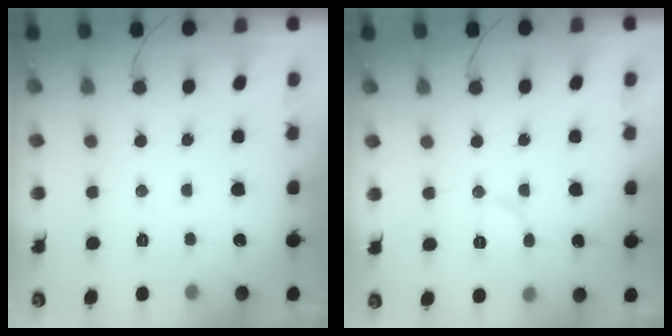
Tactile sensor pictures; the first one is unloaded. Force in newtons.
{"total": 5.9, "press": 5.9, "slide": 0.5}